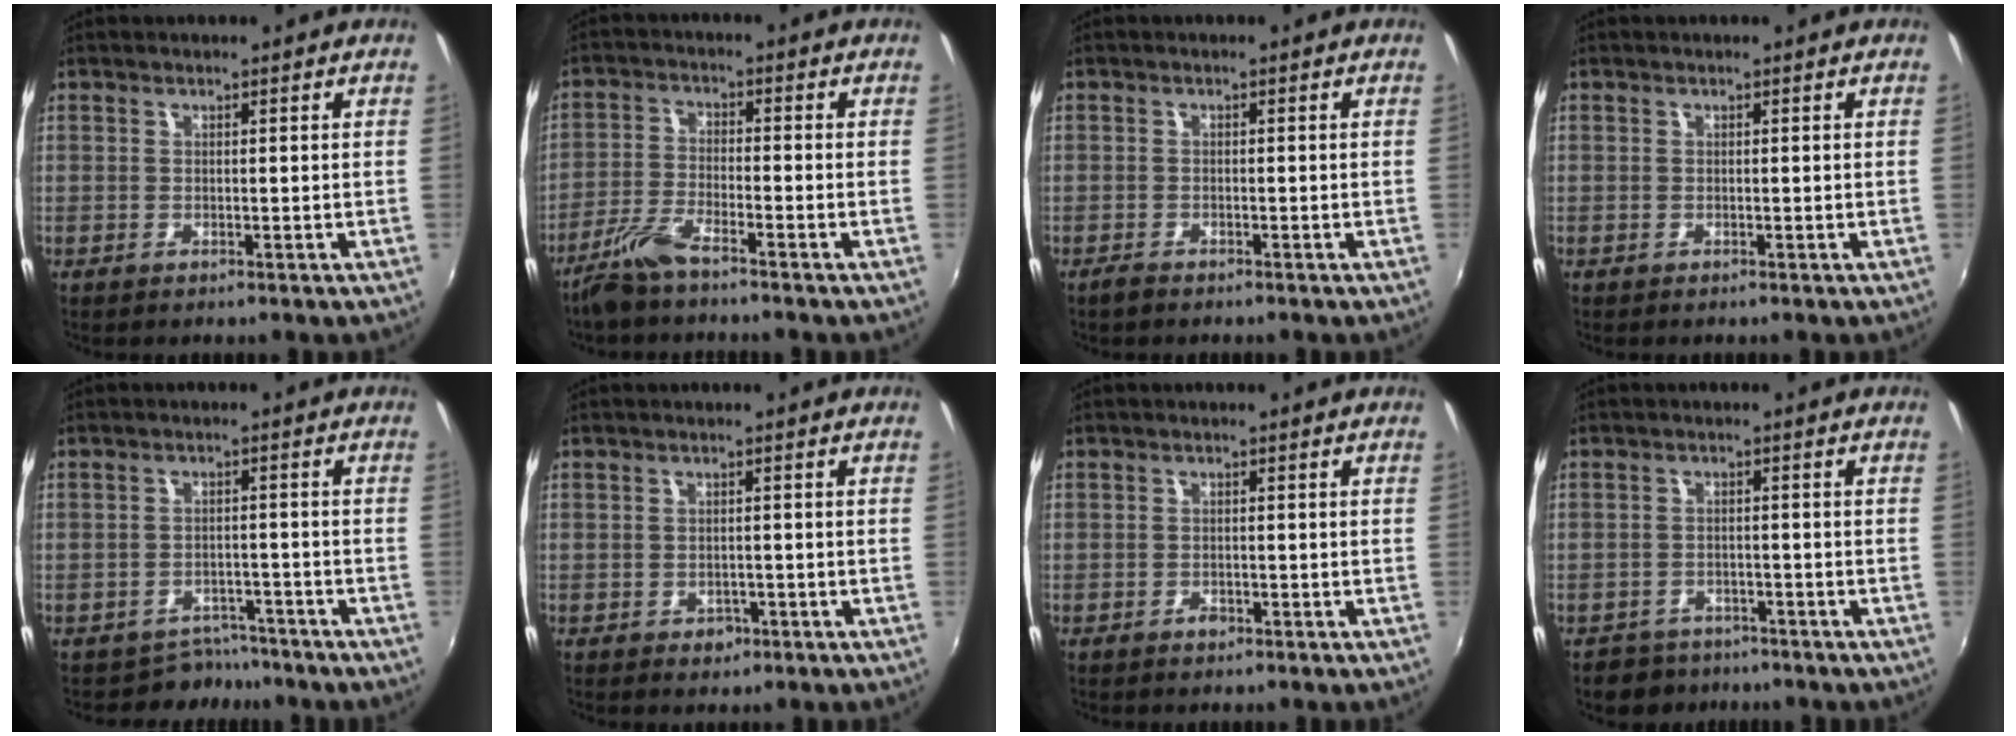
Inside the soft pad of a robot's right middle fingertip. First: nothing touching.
{"total": 6.3, "force": [-5.0, 0.9, 3.7], "torque": [-0.089, -0.005, -0.103]}
{"total": 1.6, "force": [-1.4, 0.5, 0.5], "torque": [-0.018, -0.003, -0.029]}
{"total": 0.0}
{"total": 5.1, "force": [-4.4, 2.6, -0.4], "torque": [0.002, 0.009, -0.065]}
{"total": 2.4, "force": [-1.1, 2.0, 0.9], "torque": [-0.018, -0.003, -0.012]}
{"total": 1.3, "force": [-0.9, 0.8, 0.4], "torque": [-0.008, -0.001, -0.015]}
{"total": 5.3, "force": [-4.4, 2.9, 0.4], "torque": [-0.024, 0.002, -0.072]}